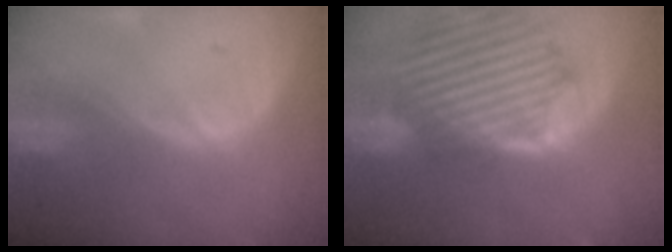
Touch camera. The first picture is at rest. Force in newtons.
{"total": 12.9, "press": 11.5, "slide": 6.0}